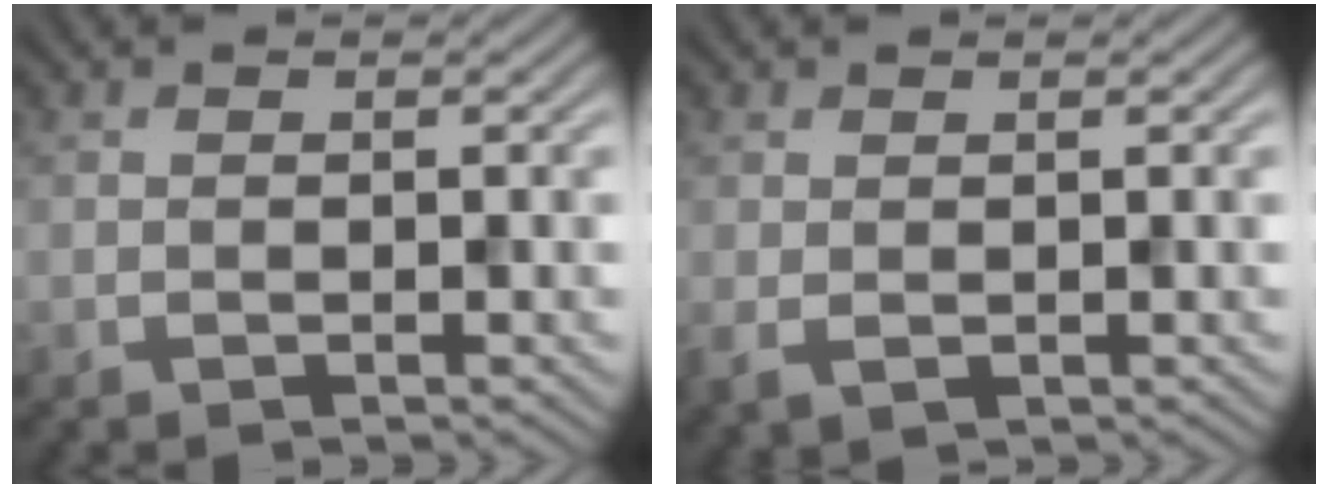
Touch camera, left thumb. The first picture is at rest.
{"total": 1.7, "force": [0.1, 0.9, 1.4], "torque": [-0.036, -0.004, 0.004]}